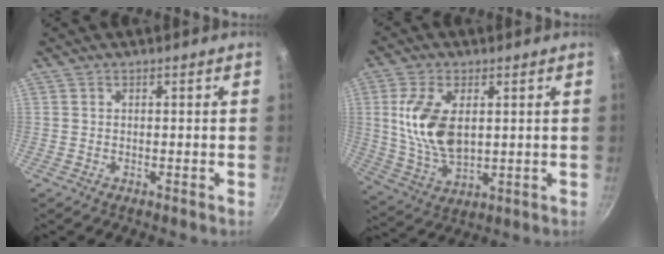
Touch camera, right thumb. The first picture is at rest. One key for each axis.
{"total": 12.7, "fx": 2.3, "fy": 7.1, "fz": 10.3, "tx": -0.194, "ty": -0.018, "tz": 0.050}